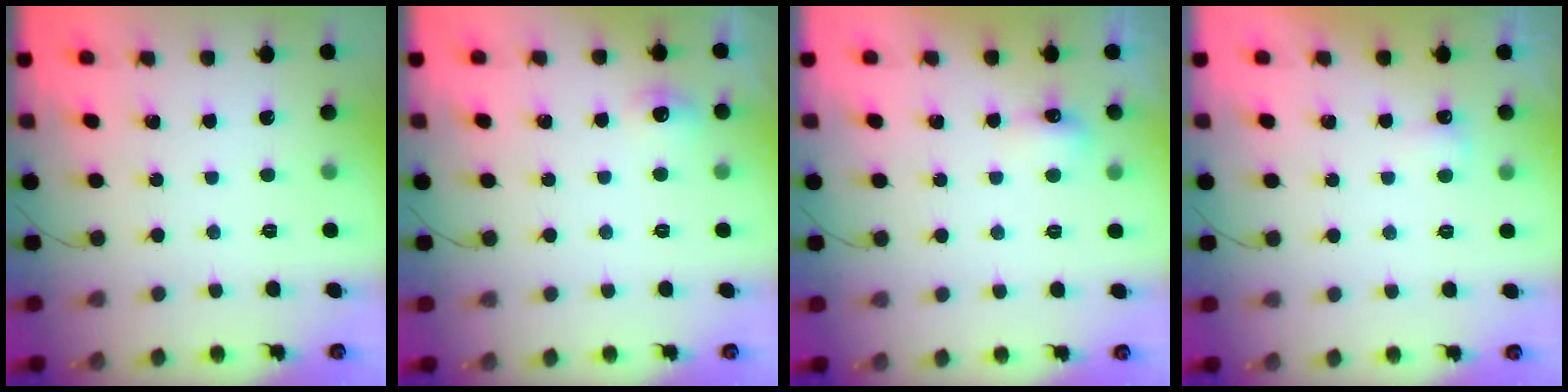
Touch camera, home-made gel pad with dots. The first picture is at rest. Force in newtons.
{"total": 6.1, "press": 5.9, "slide": 1.6}
{"total": 5.2, "press": 5.1, "slide": 0.9}
{"total": 3.4, "press": 2.4, "slide": 2.5}